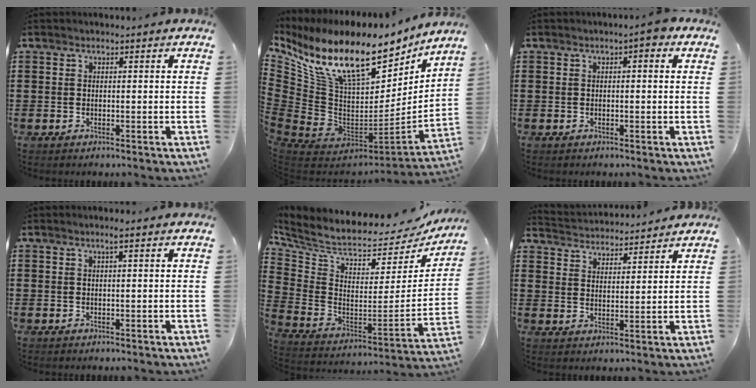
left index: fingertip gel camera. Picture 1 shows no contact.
{"total": 16.0, "force": [11.2, 6.5, 9.4], "torque": [-0.221, -0.085, 0.197]}
{"total": 1.7, "force": [0.2, 0.5, 1.6], "torque": [-0.025, 0.000, 0.000]}
{"total": 1.2, "force": [0.4, 0.0, 1.1], "torque": [-0.020, 0.000, 0.007]}
{"total": 5.0, "force": [4.4, 1.2, 2.0], "torque": [-0.066, -0.057, 0.070]}
{"total": 3.5, "force": [3.5, 0.2, -0.3], "torque": [-0.011, -0.022, 0.061]}